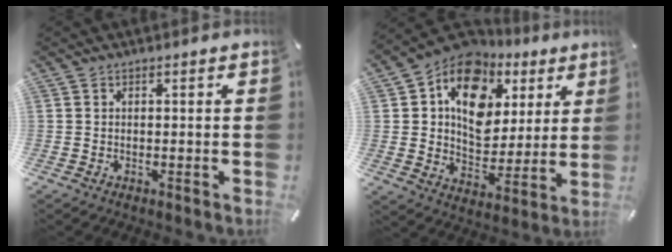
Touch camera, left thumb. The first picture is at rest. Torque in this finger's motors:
{"motor_torque": [2.54, 2.47, 2.11, -0.66, 0.23]}